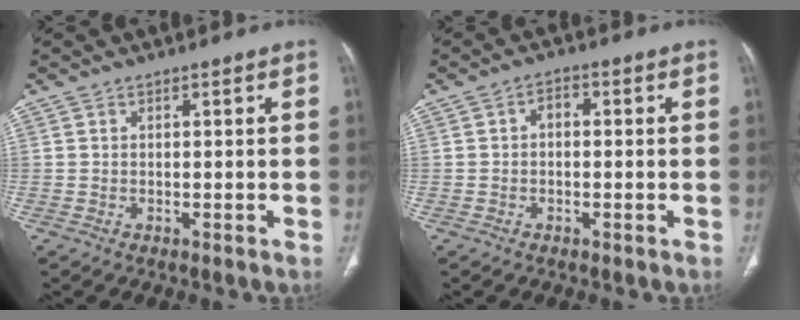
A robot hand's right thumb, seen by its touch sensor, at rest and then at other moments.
{"total": 2.2, "force": [-0.1, 1.5, 1.7], "torque": [-0.014, 0.012, -0.009]}